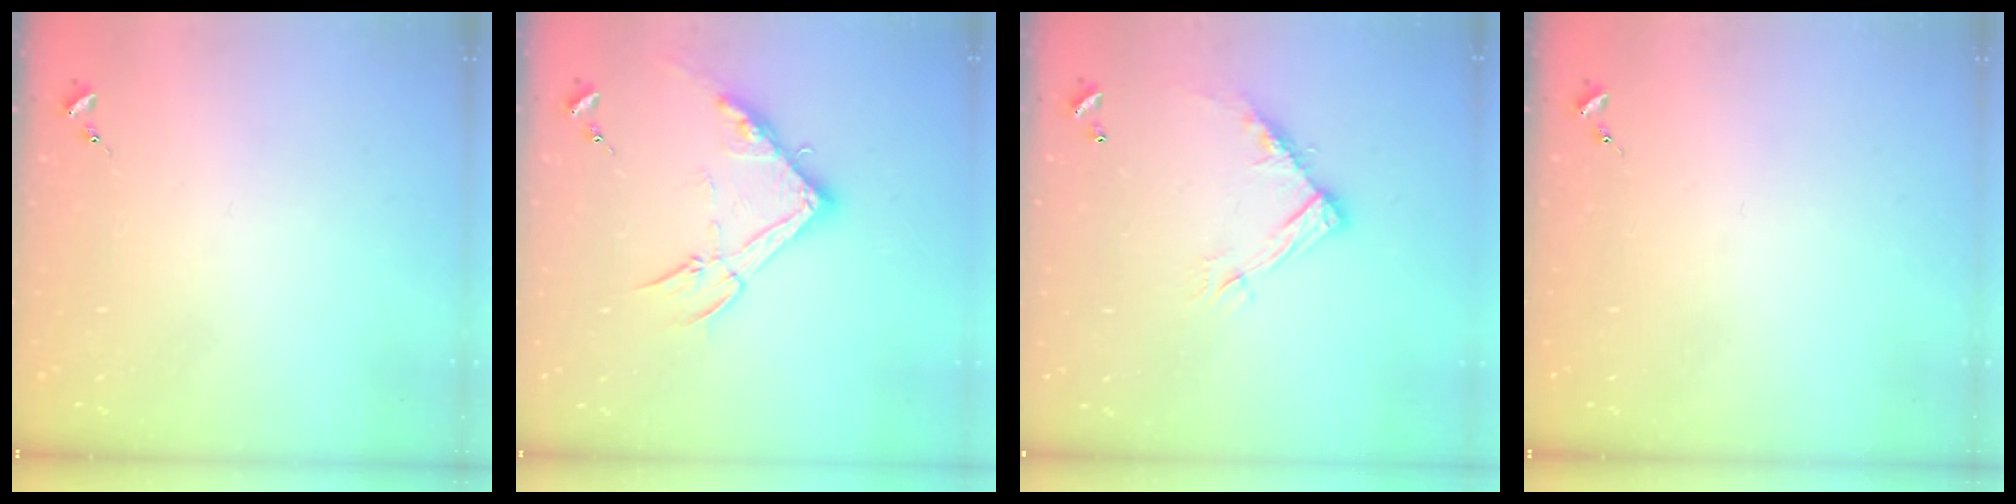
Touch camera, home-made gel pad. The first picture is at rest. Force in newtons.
{"total": 15.2, "press": 15.2, "slide": 0.6}
{"total": 11.8, "press": 11.8, "slide": 0.5}
{"total": 0.0}